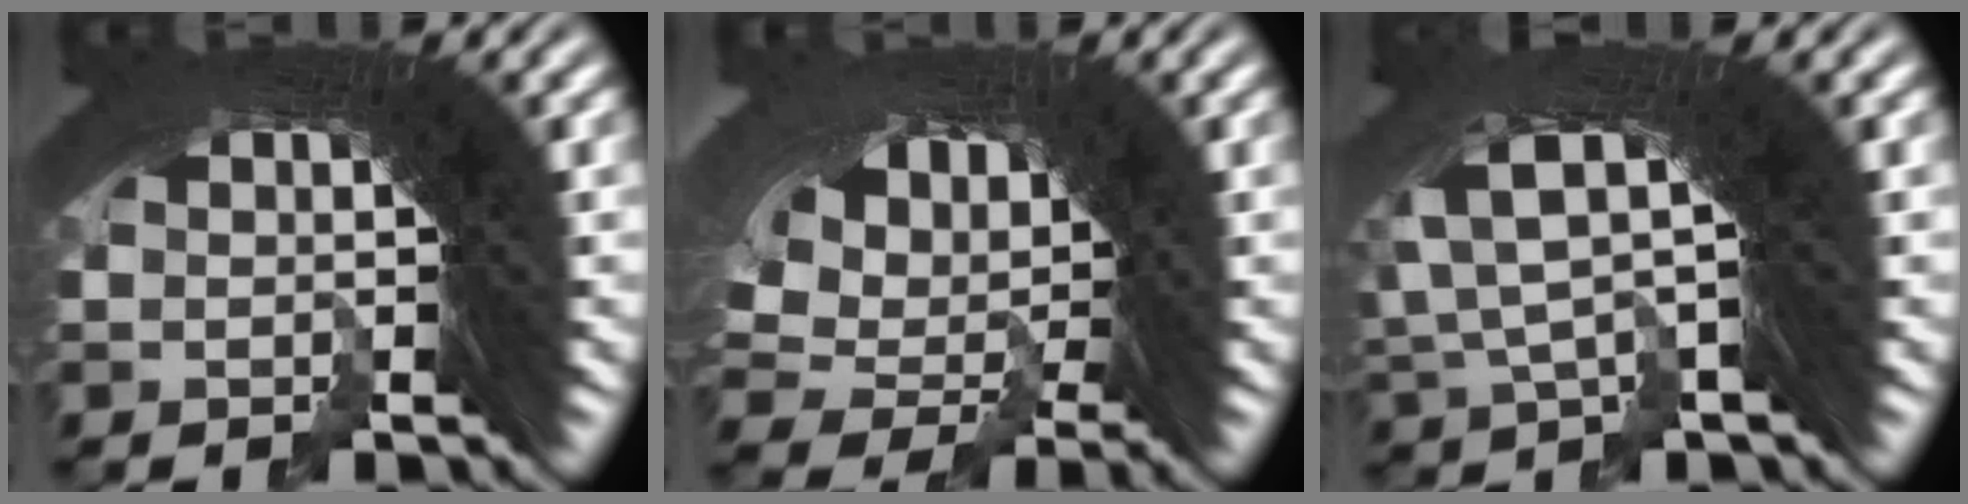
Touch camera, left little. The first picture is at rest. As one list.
[{"total": 10.2, "force": [-2.9, 8.2, 5.3], "torque": [-0.147, -0.047, -0.031]}, {"total": 7.4, "force": [0.8, 4.3, 5.9], "torque": [-0.132, 0.004, 0.004]}]